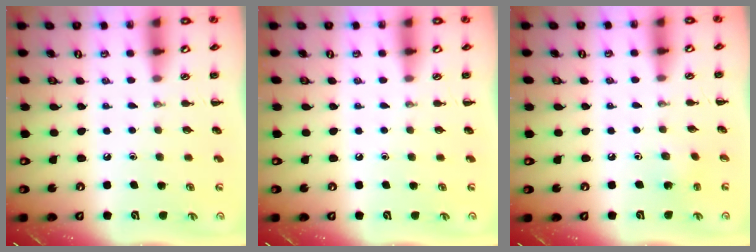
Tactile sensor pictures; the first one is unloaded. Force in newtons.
{"total": 0.0}
{"total": 2.6, "press": 2.5, "slide": 0.8}